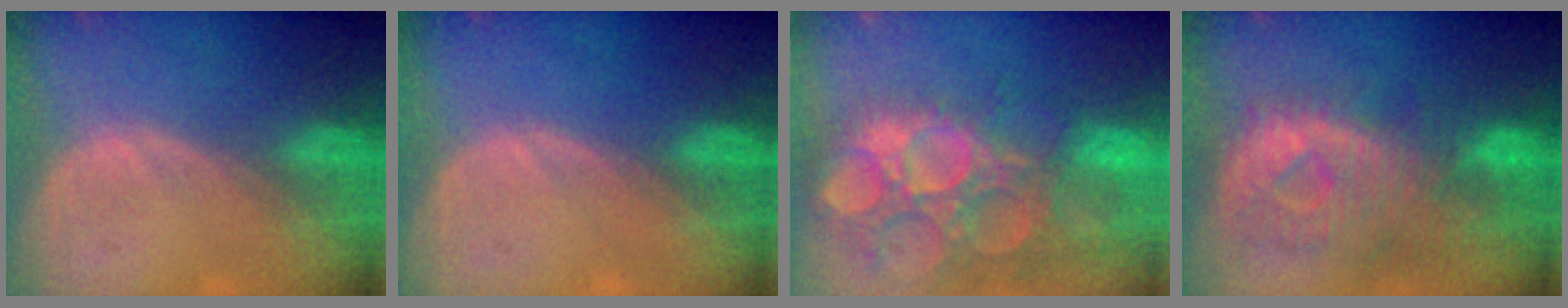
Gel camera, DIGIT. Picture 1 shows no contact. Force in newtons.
{"total": 0.0}
{"total": 15.4, "press": 12.6, "slide": 8.7}
{"total": 10.8, "press": 9.6, "slide": 5.0}